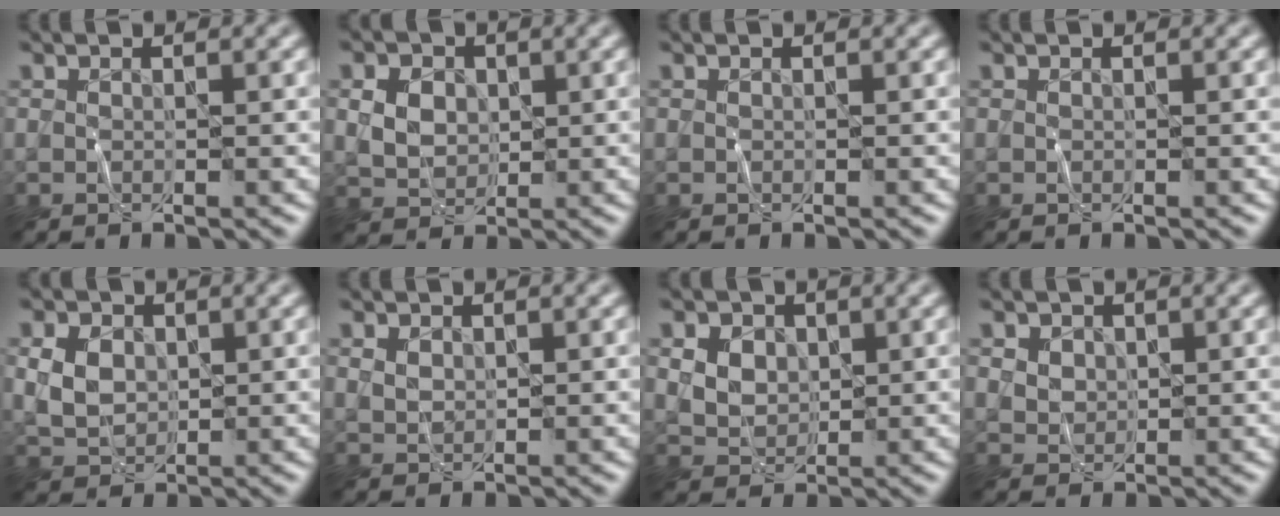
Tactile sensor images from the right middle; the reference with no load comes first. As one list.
[{"total": 4.0, "force": [1.1, 3.1, 2.2], "torque": [-0.052, 0.003, 0.019]}, {"total": 0.0}, {"total": 0.0}, {"total": 3.5, "force": [0.6, 2.7, 2.1], "torque": [-0.049, 0.000, 0.012]}, {"total": 1.3, "force": [0.5, 0.9, 0.7], "torque": [-0.017, 0.000, 0.014]}, {"total": 6.4, "force": [2.6, 4.8, 3.3], "torque": [-0.070, 0.025, 0.036]}, {"total": 3.0, "force": [1.5, 2.2, 1.4], "torque": [-0.041, 0.005, 0.036]}]